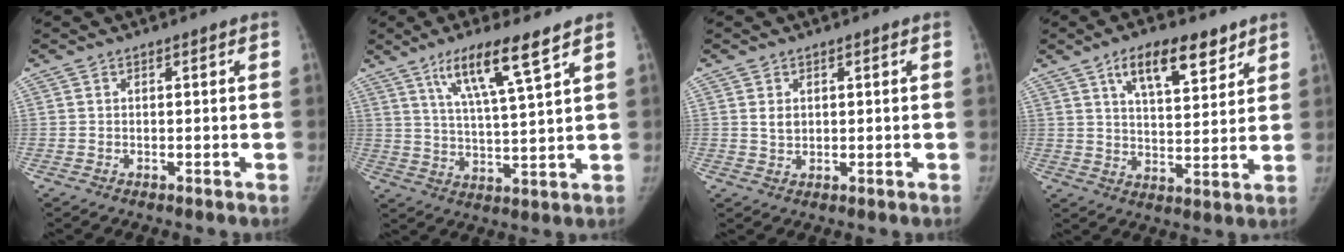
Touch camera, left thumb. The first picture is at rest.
{"total": 11.3, "force": [6.9, 1.1, 9.0], "torque": [-0.161, -0.030, 0.126]}
{"total": 2.3, "force": [0.8, 1.8, 1.3], "torque": [-0.015, -0.008, 0.020]}
{"total": 12.0, "force": [7.3, 5.0, 8.2], "torque": [-0.105, -0.033, 0.121]}